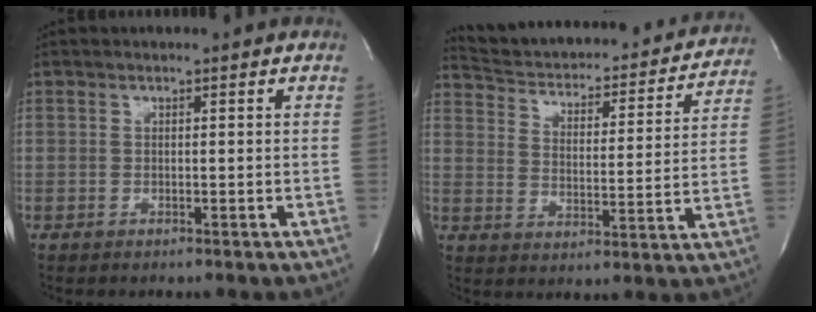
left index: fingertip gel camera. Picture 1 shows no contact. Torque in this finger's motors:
{"motor_torque": [0.73, -0.88, -0.03, 0.00]}